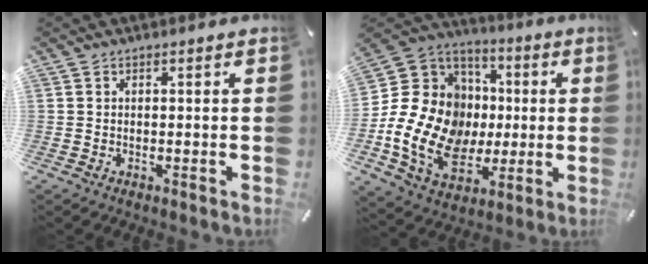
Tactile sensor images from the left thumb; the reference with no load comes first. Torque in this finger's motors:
{"motor_torque": [2.36, 2.58, 1.59, 1.18, 0.61]}